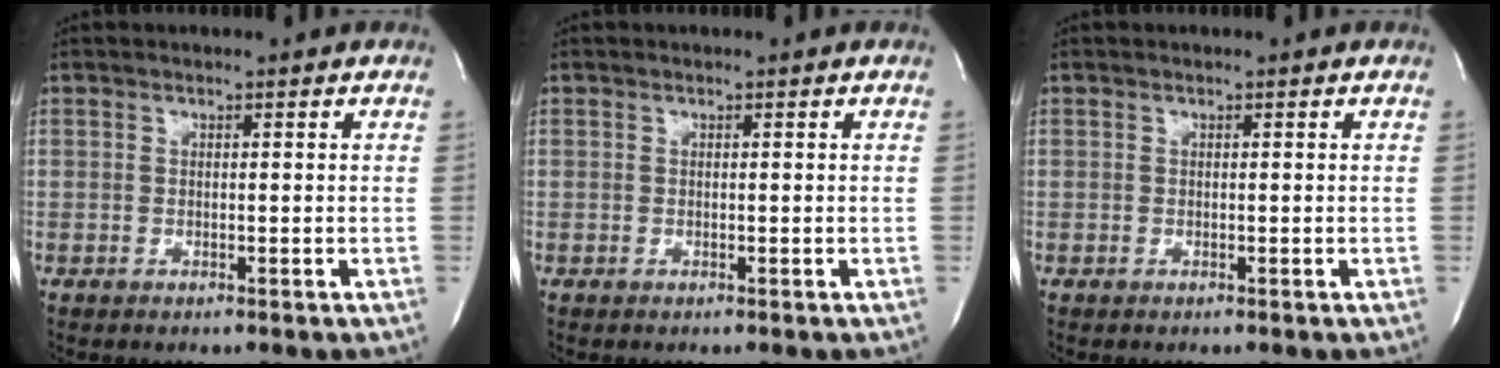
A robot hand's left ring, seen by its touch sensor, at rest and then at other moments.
{"total": 0.0}
{"total": 0.0}